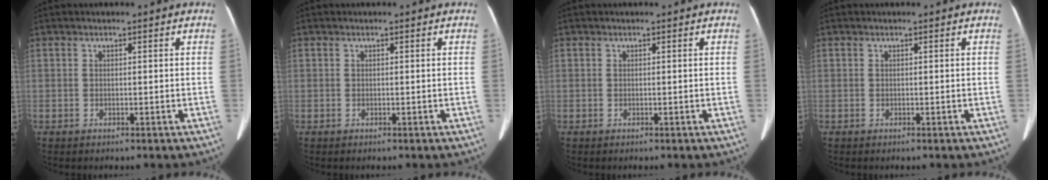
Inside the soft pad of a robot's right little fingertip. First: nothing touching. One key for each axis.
{"total": 0.0}
{"total": 0.0}
{"total": 0.0}